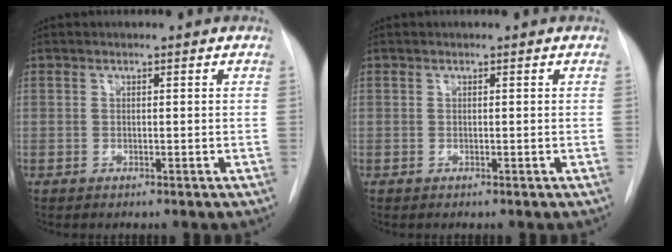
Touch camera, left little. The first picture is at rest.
{"total": 0.0}